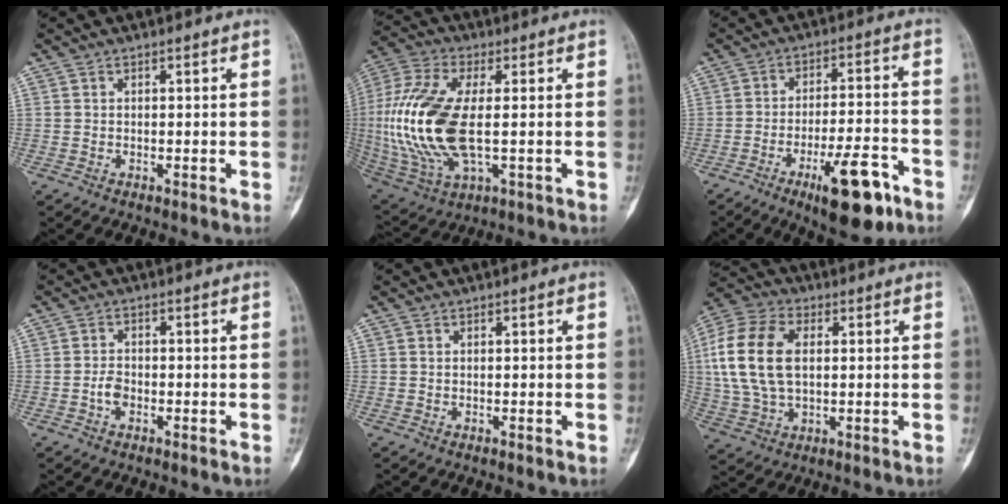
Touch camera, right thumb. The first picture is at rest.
{"total": 19.9, "force": [-0.5, 8.9, 17.8], "torque": [-0.406, -0.005, -0.002]}
{"total": 13.3, "force": [-7.3, 4.1, 10.4], "torque": [-0.151, 0.041, -0.107]}
{"total": 2.5, "force": [-0.9, 1.6, 1.6], "torque": [-0.026, 0.009, -0.021]}
{"total": 0.0}
{"total": 15.6, "force": [2.2, 9.5, 12.1], "torque": [-0.254, 0.012, 0.040]}